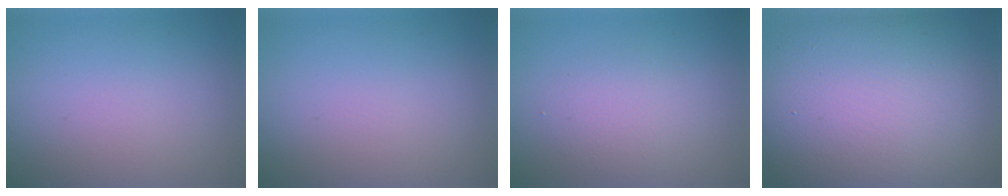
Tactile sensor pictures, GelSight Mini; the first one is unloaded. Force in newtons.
{"total": 0.0}
{"total": 2.4, "press": 2.4, "slide": 0.2}
{"total": 16.8, "press": 16.7, "slide": 1.1}